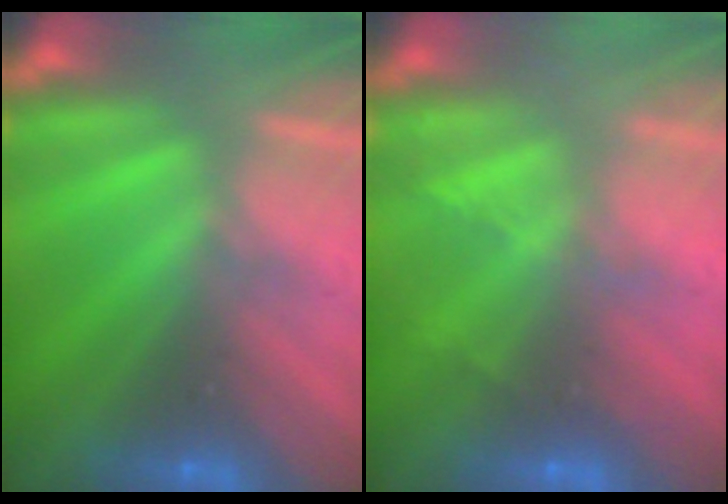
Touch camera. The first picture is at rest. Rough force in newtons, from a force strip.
{"total": 2.2}